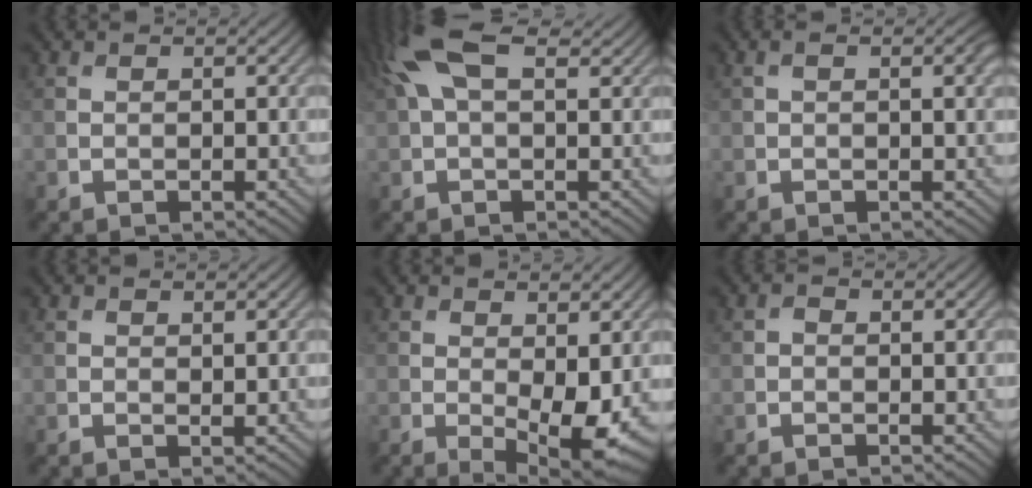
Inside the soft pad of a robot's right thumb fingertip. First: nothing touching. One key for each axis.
{"total": 8.8, "fx": 3.8, "fy": 3.7, "fz": 7.0, "tx": -0.177, "ty": 0.025, "tz": 0.068}
{"total": 1.8, "fx": 0.5, "fy": 0.4, "fz": 1.7, "tx": -0.029, "ty": 0.006, "tz": 0.006}
{"total": 0.5, "fx": 0.4, "fy": 0.2, "fz": 0.3, "tx": -0.004, "ty": -0.002, "tz": 0.005}
{"total": 6.3, "fx": -0.9, "fy": 2.6, "fz": 5.6, "tx": -0.097, "ty": -0.019, "tz": -0.006}
{"total": 0.6, "fx": -0.3, "fy": 0.5, "fz": 0.3, "tx": -0.005, "ty": 0.002, "tz": -0.008}